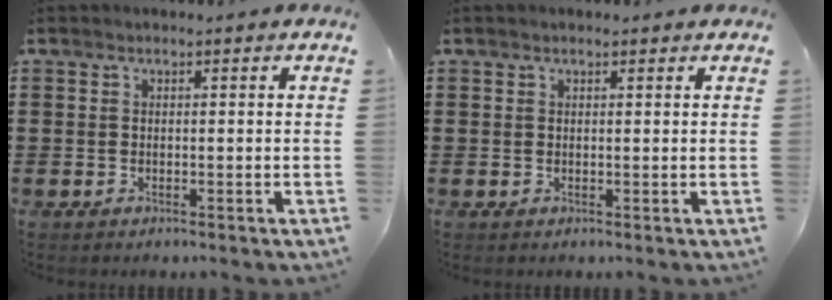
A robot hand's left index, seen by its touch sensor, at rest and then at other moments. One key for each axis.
{"total": 0.7, "fx": 0.5, "fy": 0.2, "fz": 0.4, "tx": -0.009, "ty": 0.003, "tz": 0.009}